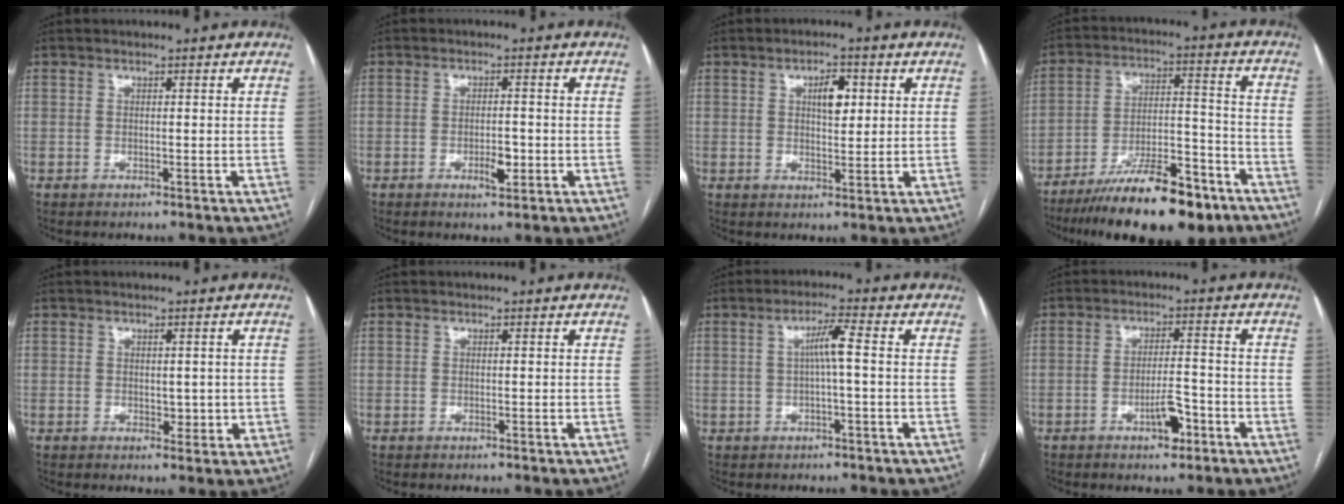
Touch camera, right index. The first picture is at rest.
{"total": 2.8, "force": [-1.0, 1.0, 2.4], "torque": [-0.044, 0.001, -0.011]}
{"total": 4.3, "force": [1.4, 1.7, 3.7], "torque": [-0.059, 0.007, 0.022]}
{"total": 17.8, "force": [-12.7, 4.3, 11.8], "torque": [-0.172, 0.008, -0.208]}
{"total": 2.1, "force": [0.1, 1.6, 1.4], "torque": [-0.018, 0.000, 0.009]}
{"total": 0.0}
{"total": 4.0, "force": [0.2, -0.1, 4.0], "torque": [-0.071, 0.011, 0.005]}
{"total": 4.5, "force": [-2.4, 1.3, 3.6], "torque": [-0.064, 0.003, -0.037]}